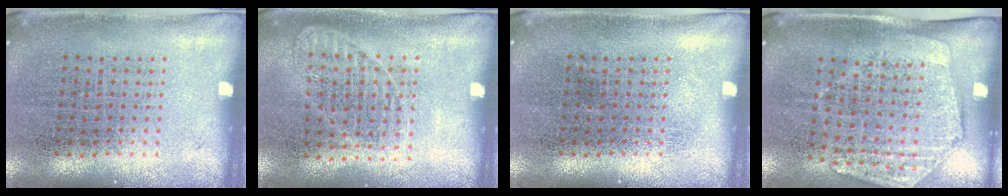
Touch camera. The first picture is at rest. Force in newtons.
{"total": 1.1, "press": 1.1, "slide": 0.2}
{"total": 0.0}
{"total": 1.9, "press": 1.6, "slide": 1.1}